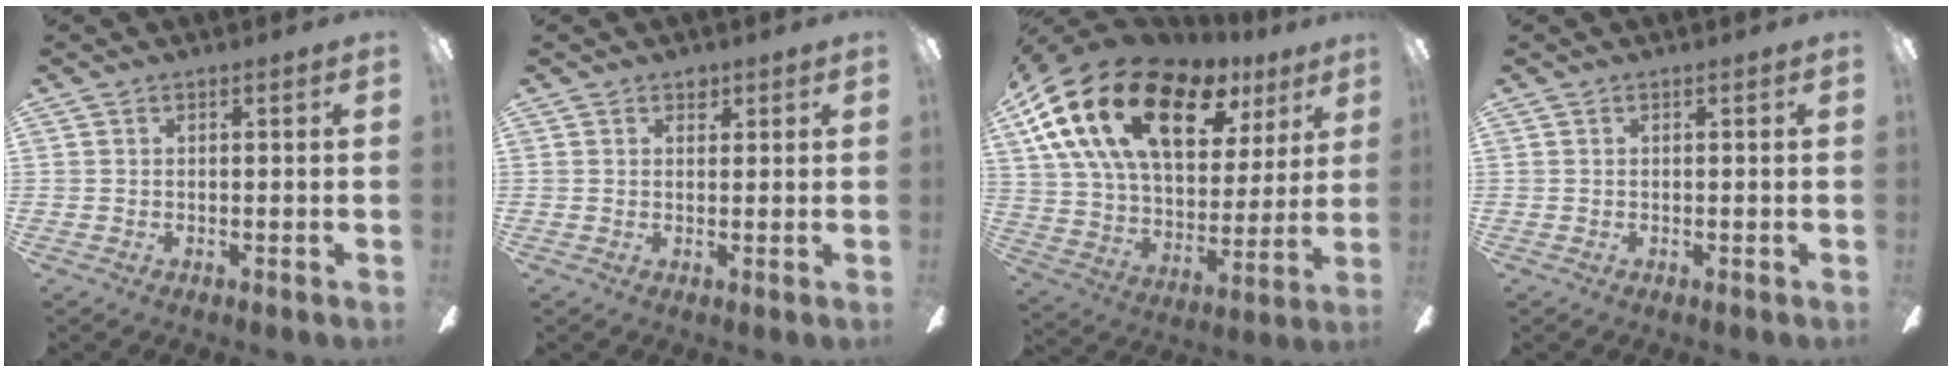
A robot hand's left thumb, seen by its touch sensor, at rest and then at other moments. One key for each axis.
{"total": 2.0, "fx": 1.4, "fy": 1.3, "fz": 0.6, "tx": 0.003, "ty": -0.003, "tz": 0.022}
{"total": 25.6, "fx": 13.7, "fy": 13.3, "fz": 17.1, "tx": -0.326, "ty": -0.064, "tz": 0.240}
{"total": 0.0}